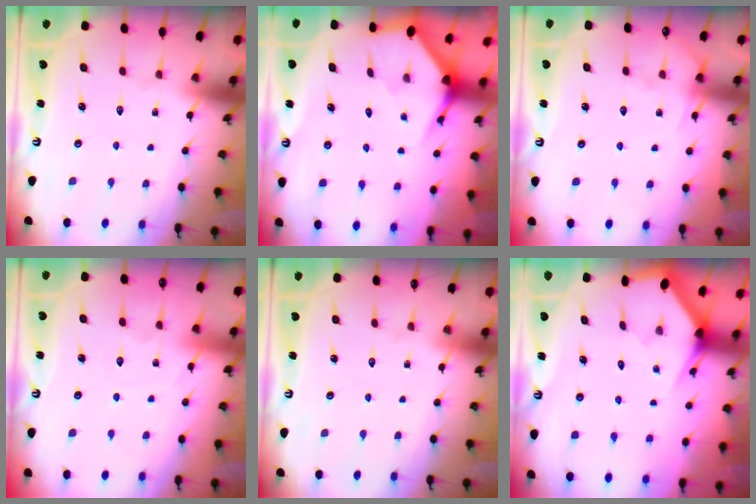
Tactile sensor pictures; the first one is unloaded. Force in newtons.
{"total": 3.5, "press": 3.5, "slide": 0.3}
{"total": 5.7, "press": 5.7, "slide": 0.7}
{"total": 3.9, "press": 3.9, "slide": 0.4}
{"total": 0.0}
{"total": 2.9, "press": 2.9, "slide": 0.0}